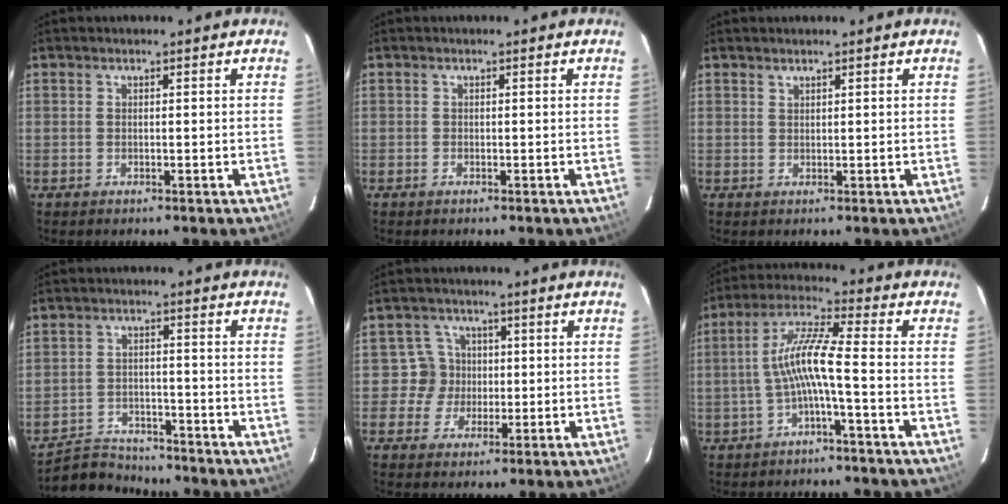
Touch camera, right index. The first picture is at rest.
{"total": 0.0}
{"total": 0.5, "force": [0.5, 0.1, 0.1], "torque": [0.000, 0.001, 0.011]}
{"total": 7.7, "force": [-7.2, 2.8, 0.2], "torque": [-0.028, 0.013, -0.118]}
{"total": 4.6, "force": [0.0, 4.6, -0.3], "torque": [0.014, 0.011, -0.006]}
{"total": 7.8, "force": [-2.4, 0.0, 7.5], "torque": [-0.167, 0.016, -0.043]}